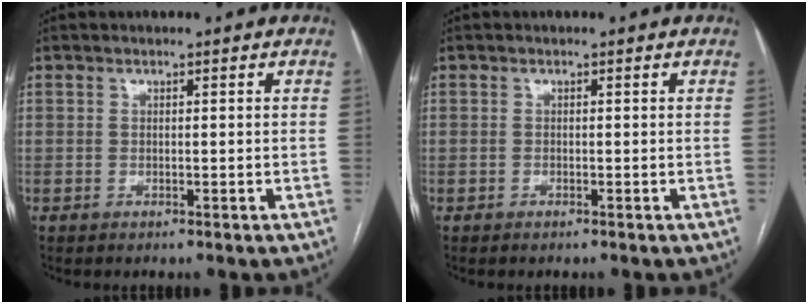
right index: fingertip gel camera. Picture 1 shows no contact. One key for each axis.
{"total": 0.0}